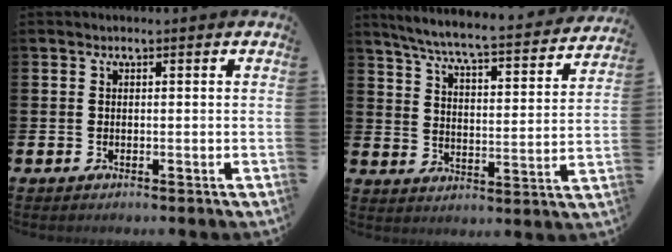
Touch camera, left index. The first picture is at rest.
{"total": 6.2, "force": [5.6, 0.2, 2.6], "torque": [-0.079, -0.045, 0.090]}